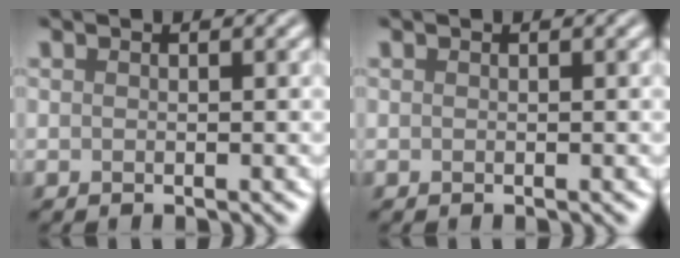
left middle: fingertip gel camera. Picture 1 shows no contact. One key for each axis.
{"total": 0.0}